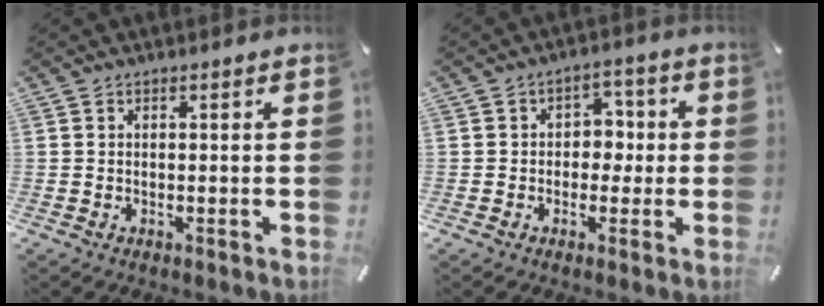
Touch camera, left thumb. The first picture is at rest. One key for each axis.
{"total": 5.0, "fx": -1.0, "fy": 4.2, "fz": 2.5, "tx": -0.026, "ty": 0.010, "tz": -0.025}